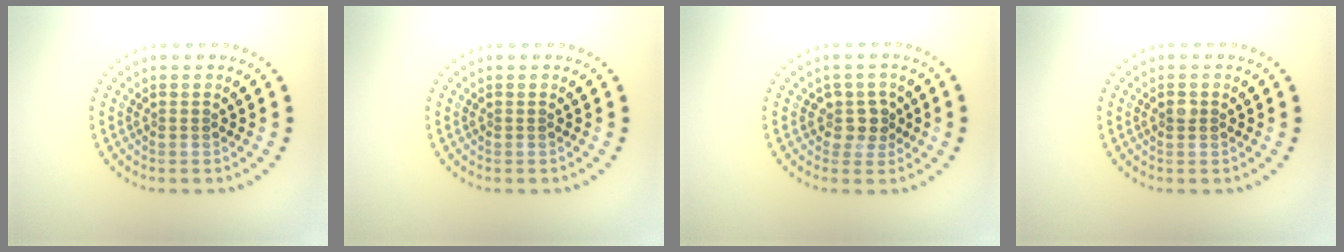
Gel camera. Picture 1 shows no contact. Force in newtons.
{"total": 0.0}
{"total": 2.3, "press": 1.8, "slide": 1.5}
{"total": 0.9, "press": 0.9, "slide": 0.0}